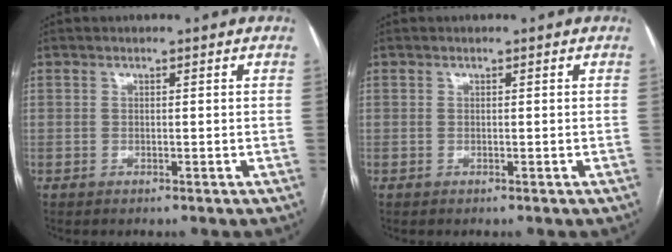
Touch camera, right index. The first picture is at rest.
{"total": 0.0}